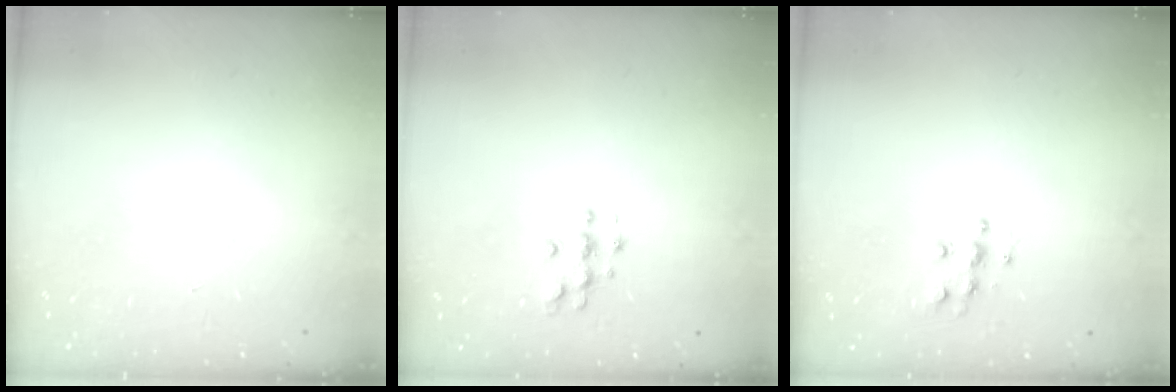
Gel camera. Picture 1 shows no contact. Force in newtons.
{"total": 4.5, "press": 4.4, "slide": 0.4}
{"total": 6.2, "press": 6.2, "slide": 0.2}